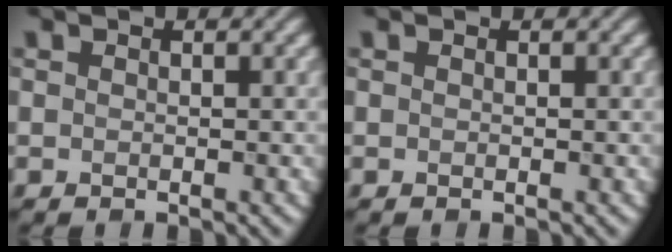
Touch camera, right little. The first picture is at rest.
{"total": 0.0}